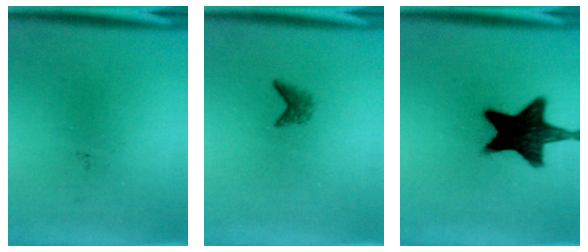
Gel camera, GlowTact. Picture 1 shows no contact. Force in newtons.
{"total": 1.4}
{"total": 15.8}